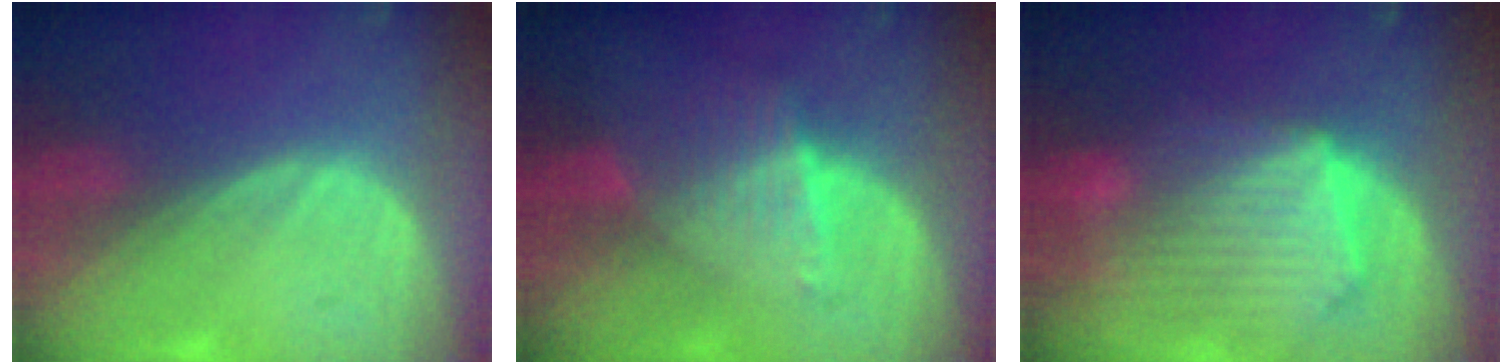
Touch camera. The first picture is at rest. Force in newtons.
{"total": 6.9, "press": 6.0, "slide": 3.4}
{"total": 10.8, "press": 9.4, "slide": 5.2}